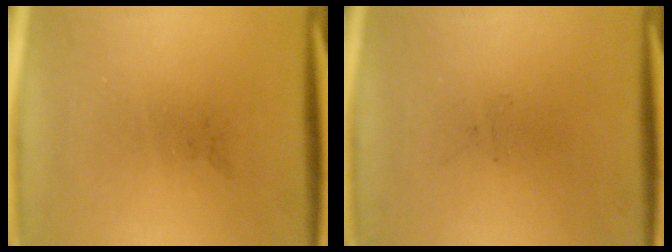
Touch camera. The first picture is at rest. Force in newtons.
{"total": 0.0}